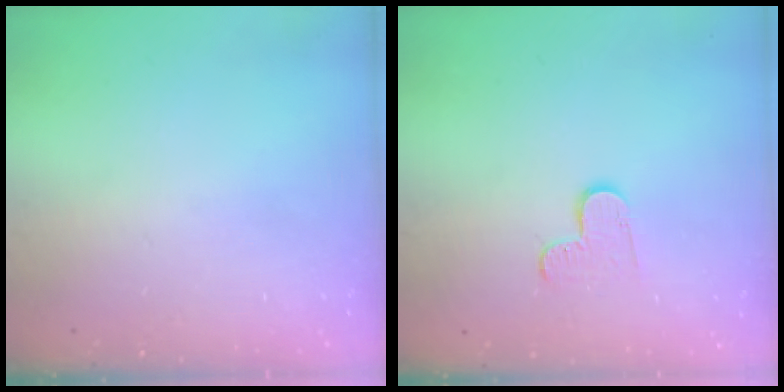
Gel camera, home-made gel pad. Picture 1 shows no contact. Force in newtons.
{"total": 6.1, "press": 6.1, "slide": 0.6}